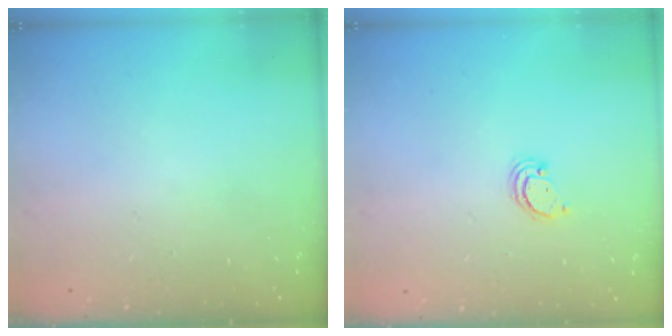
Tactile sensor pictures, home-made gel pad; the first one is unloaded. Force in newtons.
{"total": 2.4, "press": 2.4, "slide": 0.2}